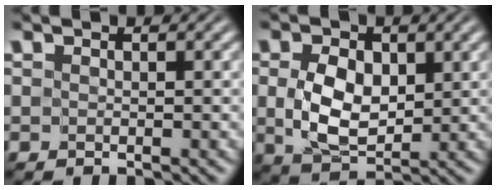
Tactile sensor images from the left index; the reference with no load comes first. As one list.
[{"total": 4.1, "force": [-0.1, 2.7, 3.1], "torque": [-0.070, -0.005, 0.008]}]